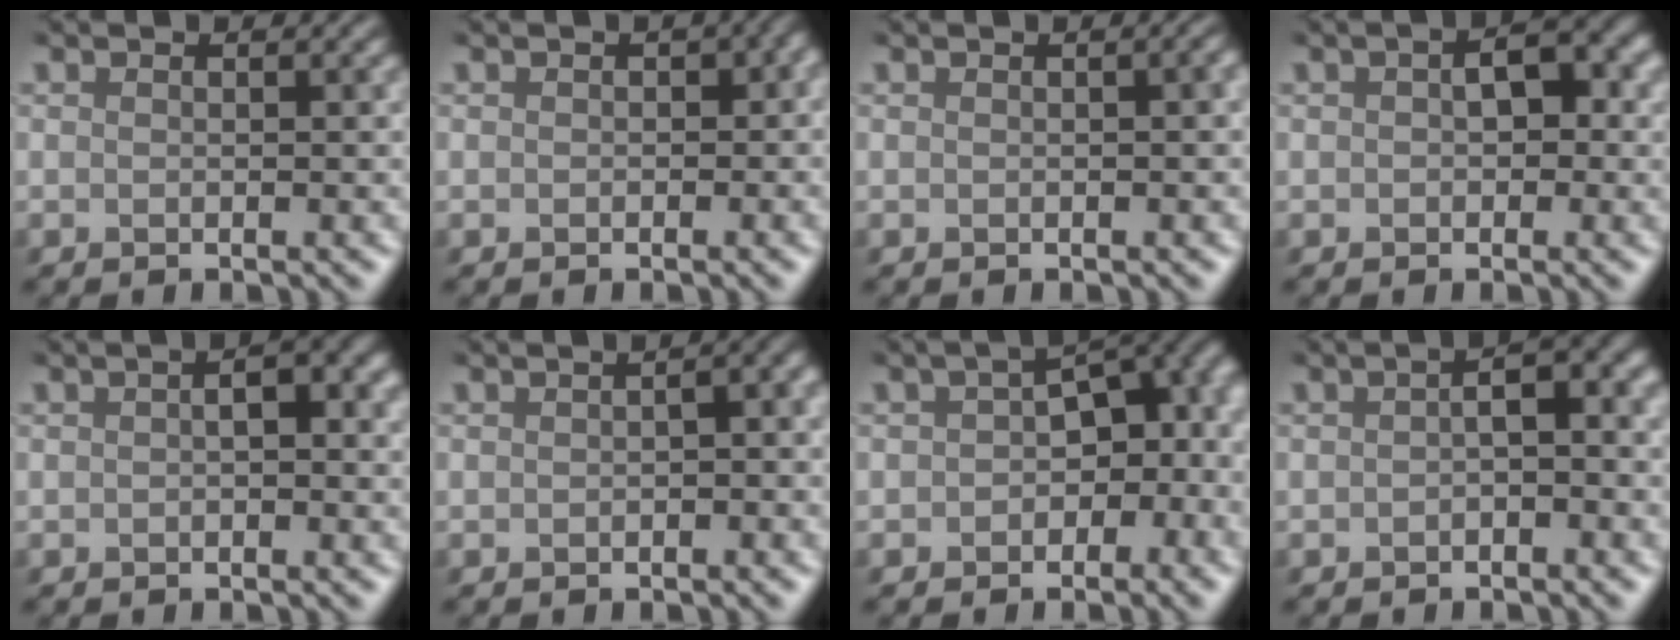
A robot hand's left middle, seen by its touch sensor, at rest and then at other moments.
{"total": 2.9, "force": [-0.4, 1.9, 2.1], "torque": [-0.005, 0.010, -0.015]}
{"total": 2.1, "force": [-0.4, 1.0, 1.8], "torque": [-0.004, 0.013, -0.012]}
{"total": 2.5, "force": [-0.1, 1.6, 1.9], "torque": [-0.020, 0.010, -0.007]}
{"total": 2.2, "force": [-0.2, 0.8, 2.1], "torque": [-0.034, 0.008, -0.007]}
{"total": 3.8, "force": [-1.1, 1.9, 3.1], "torque": [-0.024, 0.010, -0.018]}
{"total": 8.6, "force": [-0.9, 5.6, 6.4], "torque": [-0.058, 0.010, -0.015]}
{"total": 3.1, "force": [-0.9, 1.1, 2.8], "torque": [-0.041, 0.009, -0.021]}